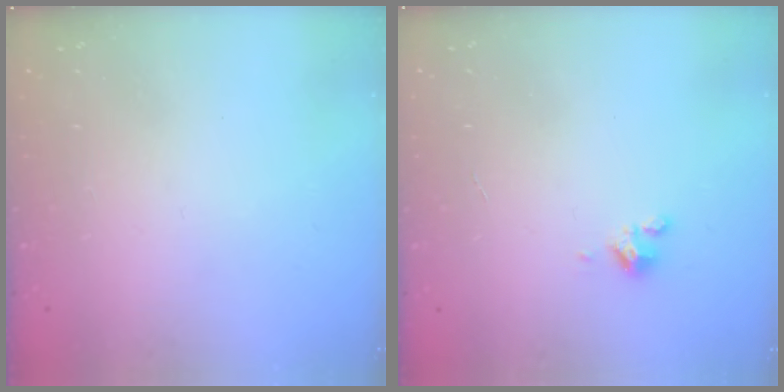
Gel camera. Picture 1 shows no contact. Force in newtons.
{"total": 2.4, "press": 2.4, "slide": 0.2}